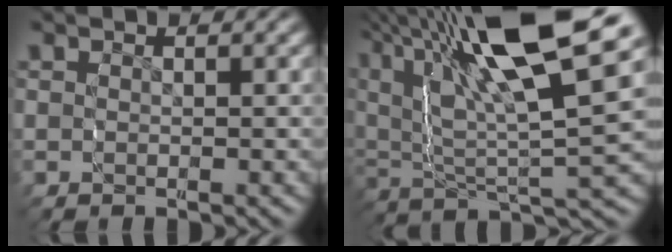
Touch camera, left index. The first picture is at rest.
{"total": 13.9, "force": [5.3, 6.4, 11.2], "torque": [-0.182, 0.018, 0.080]}